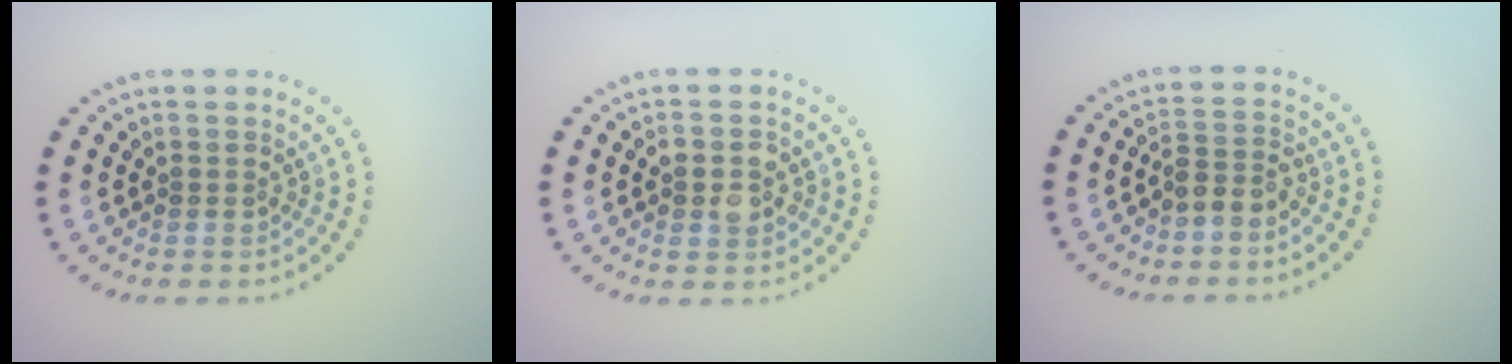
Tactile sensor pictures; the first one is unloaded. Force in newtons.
{"total": 2.2, "press": 2.2, "slide": 0.2}
{"total": 2.0, "press": 1.6, "slide": 1.2}